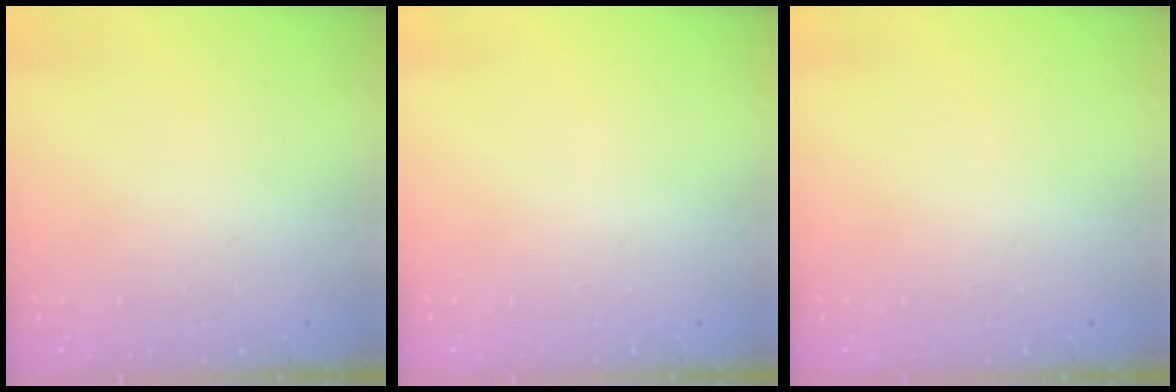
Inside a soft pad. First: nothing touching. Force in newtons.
{"total": 0.0}
{"total": 0.0}